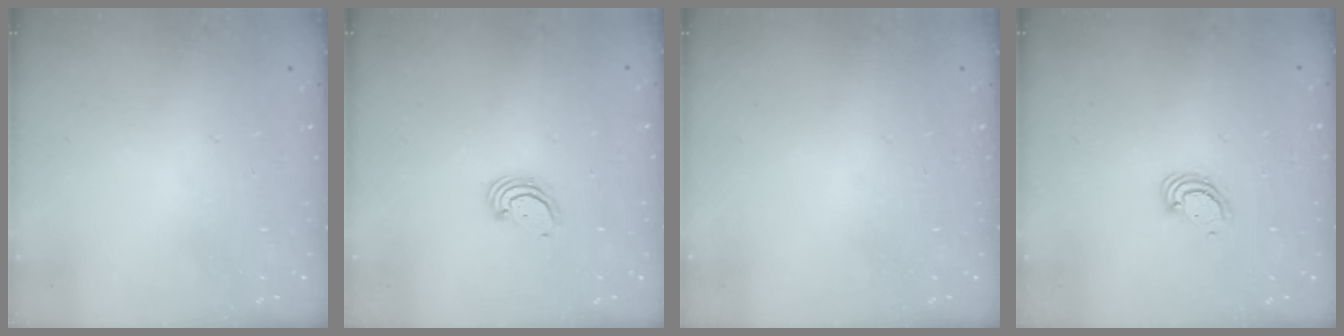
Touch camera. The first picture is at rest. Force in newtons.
{"total": 2.5, "press": 2.5, "slide": 0.3}
{"total": 0.0}
{"total": 3.8, "press": 3.8, "slide": 0.2}